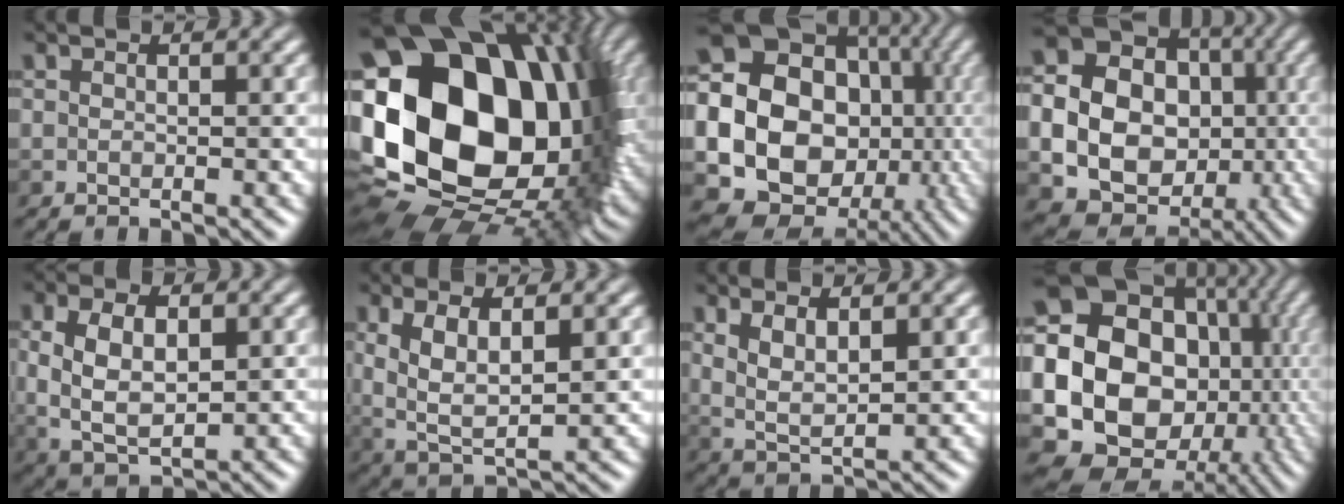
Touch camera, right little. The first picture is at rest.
{"total": 21.1, "force": [1.8, 14.7, 15.0], "torque": [-0.301, -0.007, 0.055]}
{"total": 23.7, "force": [-1.9, 21.0, 10.9], "torque": [-0.200, 0.000, -0.066]}
{"total": 22.8, "force": [-1.8, 21.2, 8.2], "torque": [-0.179, 0.009, -0.070]}
{"total": 5.7, "force": [0.4, 3.3, 4.7], "torque": [-0.095, 0.001, 0.008]}
{"total": 5.2, "force": [1.0, 2.0, 4.7], "torque": [-0.098, -0.004, 0.020]}
{"total": 3.5, "force": [1.1, 1.3, 3.1], "torque": [-0.068, -0.003, 0.024]}
{"total": 20.8, "force": [-1.4, 17.7, 10.9], "torque": [-0.179, -0.029, -0.042]}